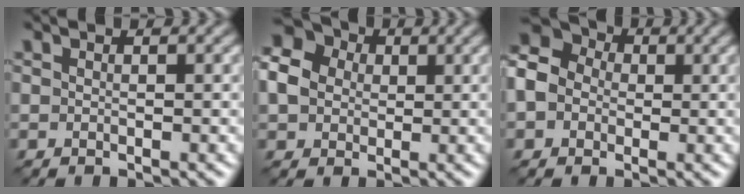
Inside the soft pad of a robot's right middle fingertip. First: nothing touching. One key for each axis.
{"total": 6.9, "fx": 1.4, "fy": 5.8, "fz": 3.3, "tx": -0.085, "ty": 0.032, "tz": 0.011}
{"total": 8.7, "fx": 0.1, "fy": 7.7, "fz": 4.2, "tx": -0.102, "ty": 0.034, "tz": -0.042}